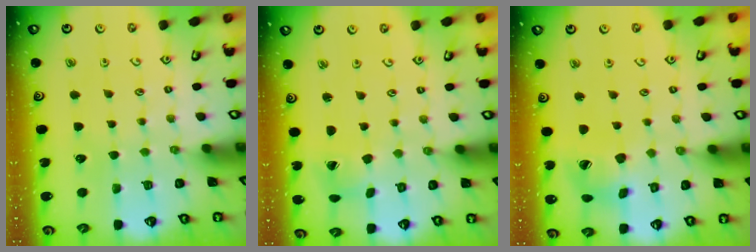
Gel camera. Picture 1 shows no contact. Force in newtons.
{"total": 3.0, "press": 3.0, "slide": 0.3}
{"total": 10.8, "press": 10.7, "slide": 1.4}